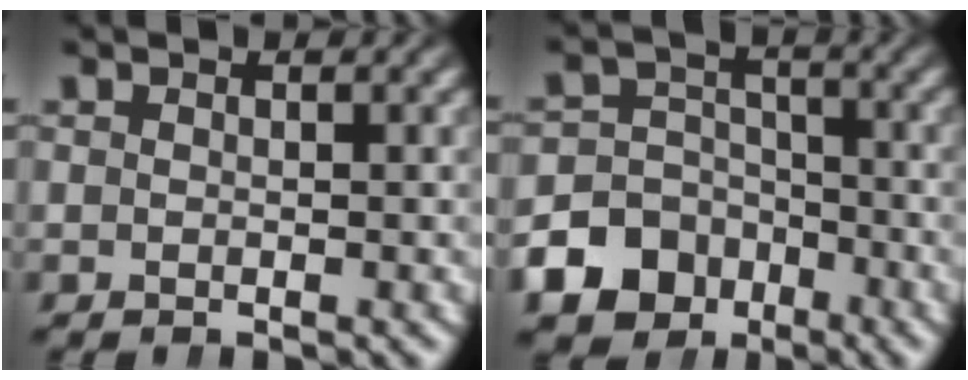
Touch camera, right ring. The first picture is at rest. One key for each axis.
{"total": 10.1, "fx": -5.1, "fy": 8.3, "fz": 2.9, "tx": -0.049, "ty": -0.034, "tz": -0.085}